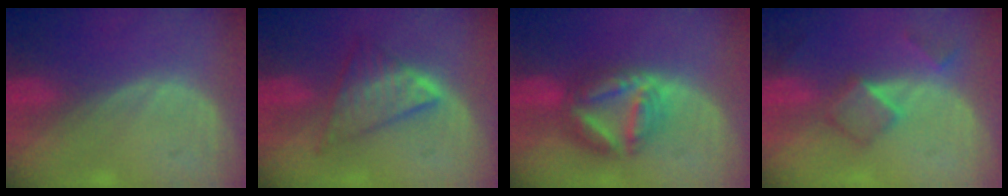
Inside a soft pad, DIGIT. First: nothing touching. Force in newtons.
{"total": 6.4, "press": 6.4, "slide": 0.1}
{"total": 7.6, "press": 7.6, "slide": 0.8}
{"total": 5.4, "press": 4.7, "slide": 2.5}